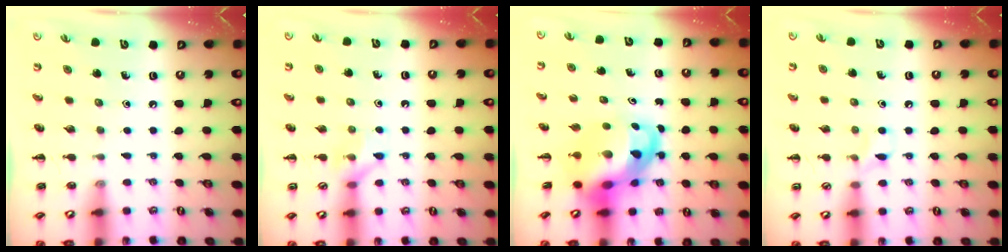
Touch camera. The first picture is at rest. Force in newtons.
{"total": 6.5, "press": 6.5, "slide": 0.3}
{"total": 9.2, "press": 8.9, "slide": 2.3}
{"total": 4.7, "press": 4.3, "slide": 1.8}